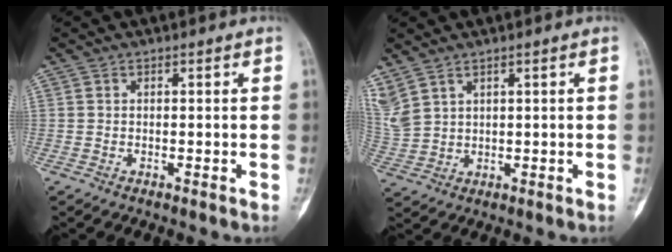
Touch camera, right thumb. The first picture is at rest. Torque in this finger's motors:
{"motor_torque": [-0.28, 0.32, 0.33, 0.50, 0.09]}